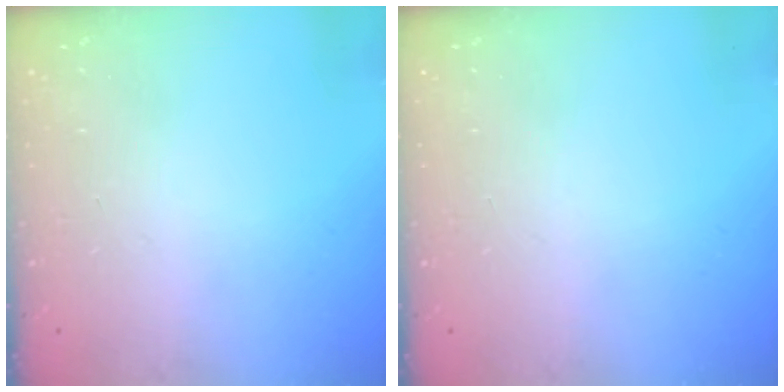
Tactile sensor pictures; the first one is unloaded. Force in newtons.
{"total": 0.0}